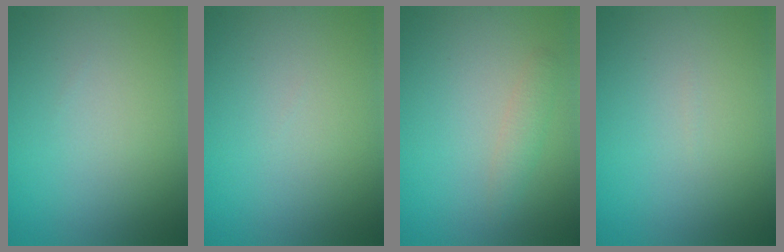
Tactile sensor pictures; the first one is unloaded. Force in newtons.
{"total": 0.0}
{"total": 1.5, "press": 1.5, "slide": 0.0}
{"total": 0.0}